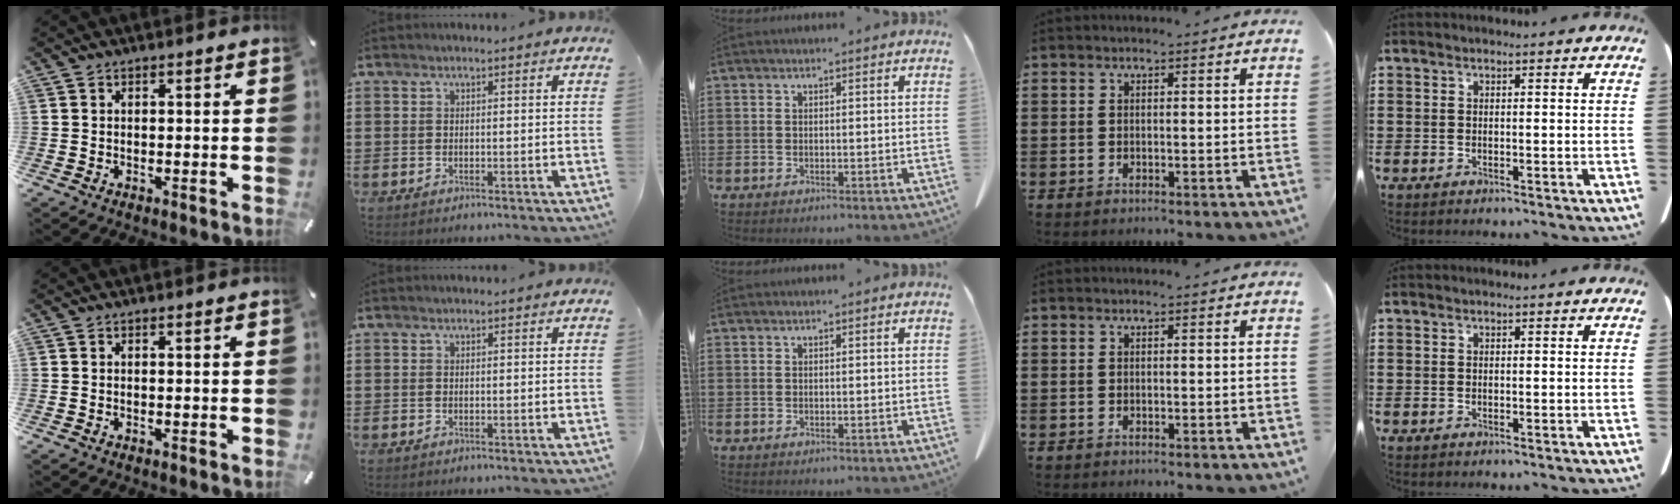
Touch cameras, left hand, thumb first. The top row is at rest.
{}